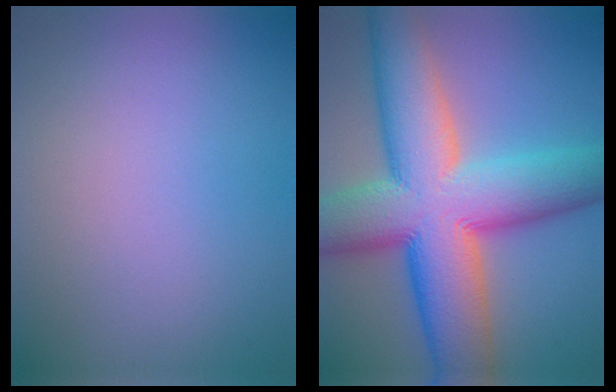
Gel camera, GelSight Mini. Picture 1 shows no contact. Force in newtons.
{"total": 15.7, "press": 15.7, "slide": 0.4}